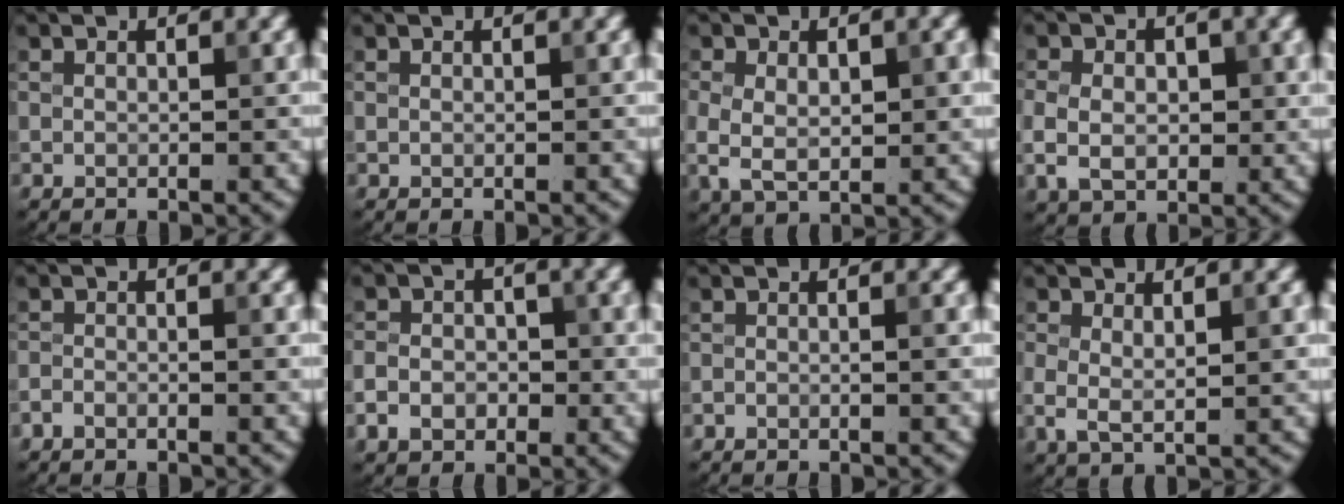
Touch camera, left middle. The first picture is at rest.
{"total": 0.0}
{"total": 5.3, "force": [-0.2, 3.1, 4.2], "torque": [-0.089, -0.010, 0.000]}
{"total": 4.9, "force": [-0.1, 3.5, 3.4], "torque": [-0.060, -0.004, -0.004]}
{"total": 1.4, "force": [-1.0, 0.4, 0.8], "torque": [-0.019, 0.001, -0.023]}
{"total": 3.3, "force": [-1.3, 2.5, 1.8], "torque": [-0.030, -0.001, -0.027]}
{"total": 1.0, "force": [-0.5, 0.2, 0.8], "torque": [-0.012, -0.002, -0.010]}
{"total": 3.3, "force": [0.2, 1.4, 2.9], "torque": [-0.054, -0.002, 0.003]}